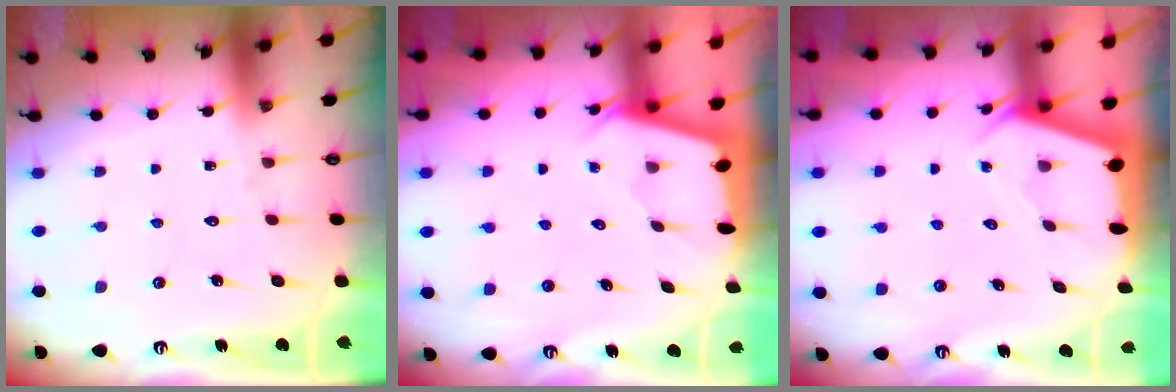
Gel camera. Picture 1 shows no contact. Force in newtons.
{"total": 2.0, "press": 2.0, "slide": 0.3}
{"total": 2.5, "press": 2.5, "slide": 0.3}